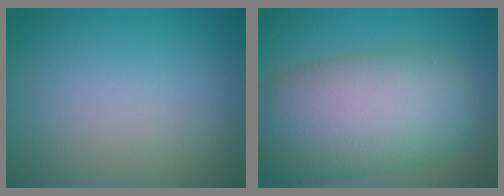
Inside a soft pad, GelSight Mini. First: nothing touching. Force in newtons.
{"total": 11.9, "press": 11.9, "slide": 0.3}